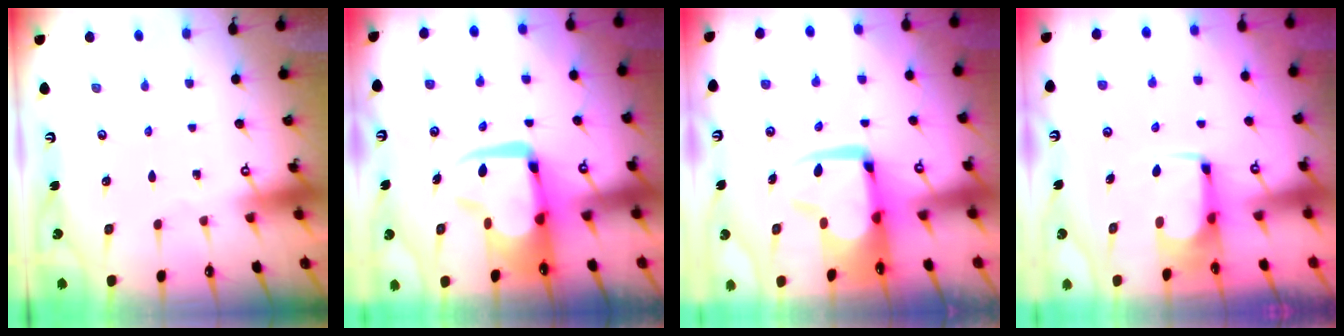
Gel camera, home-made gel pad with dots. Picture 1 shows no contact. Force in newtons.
{"total": 13.3, "press": 13.2, "slide": 1.6}
{"total": 3.8, "press": 3.7, "slide": 1.0}
{"total": 2.4, "press": 2.3, "slide": 0.5}